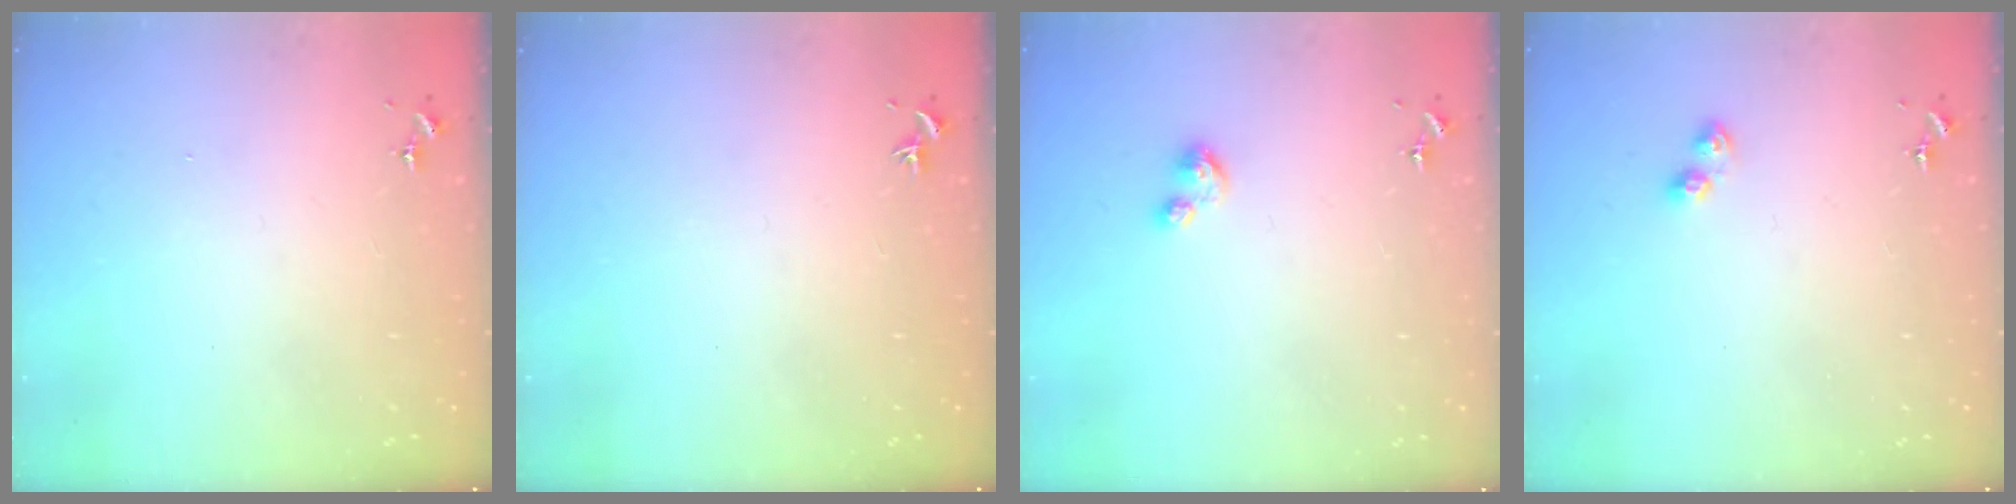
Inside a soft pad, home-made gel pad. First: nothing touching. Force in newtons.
{"total": 0.0}
{"total": 3.8, "press": 3.8, "slide": 0.4}
{"total": 4.2, "press": 4.2, "slide": 0.4}